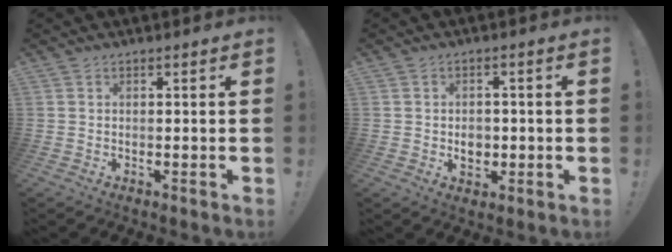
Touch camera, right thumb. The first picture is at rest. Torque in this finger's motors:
{"motor_torque": [0.99, 1.21, 0.41, -0.78, 0.00]}